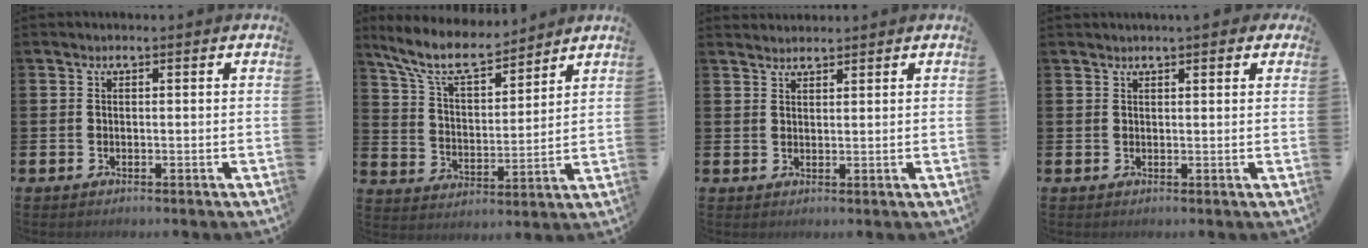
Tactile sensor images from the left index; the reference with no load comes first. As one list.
[{"total": 8.7, "force": [7.7, 2.3, 3.4], "torque": [-0.103, -0.040, 0.139]}, {"total": 1.7, "force": [1.6, 0.4, -0.3], "torque": [0.002, -0.002, 0.030]}, {"total": 0.9, "force": [0.9, 0.0, 0.1], "torque": [-0.003, 0.002, 0.016]}]